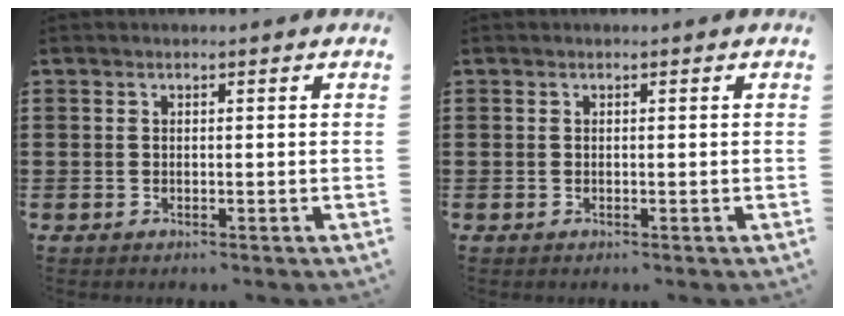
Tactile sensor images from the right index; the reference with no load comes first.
{"total": 0.0}